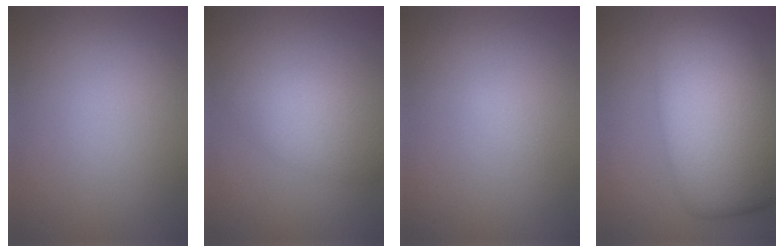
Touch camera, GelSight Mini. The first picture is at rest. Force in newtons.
{"total": 3.3, "press": 3.3, "slide": 0.1}
{"total": 0.6, "press": 0.6, "slide": 0.1}
{"total": 12.7, "press": 12.7, "slide": 0.6}